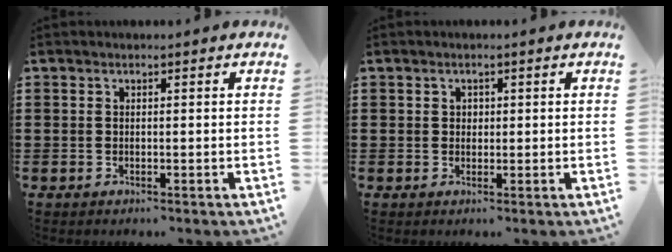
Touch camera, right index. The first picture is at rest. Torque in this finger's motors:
{"motor_torque": [-0.77, 0.78, 0.00, -0.01]}